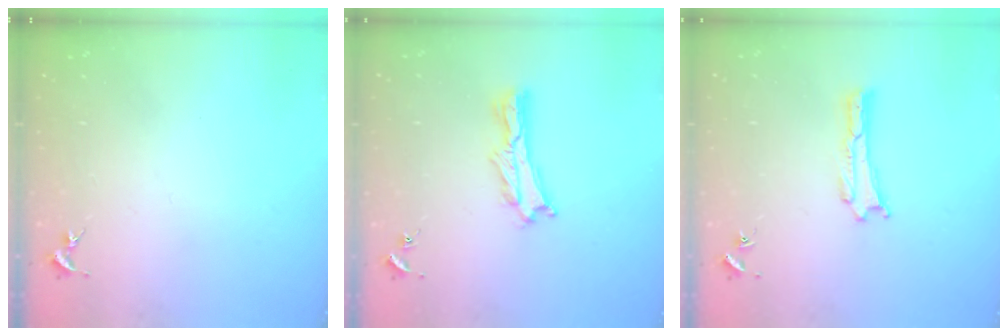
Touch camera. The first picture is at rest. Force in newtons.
{"total": 2.1, "press": 2.1, "slide": 0.3}
{"total": 0.0}